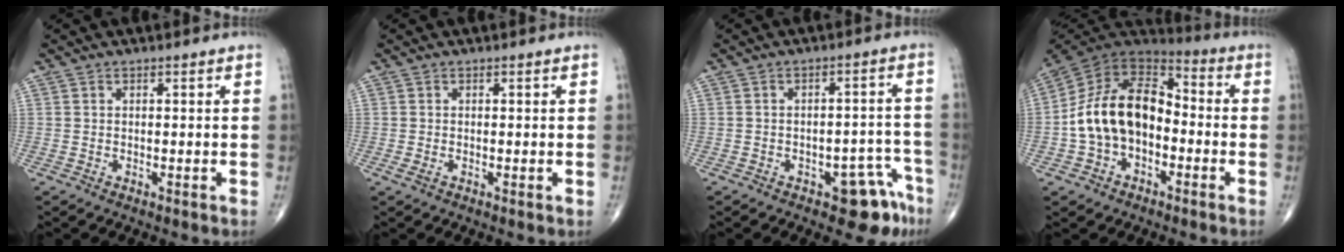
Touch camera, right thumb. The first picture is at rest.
{"total": 1.1, "force": [-0.3, 0.5, 1.0], "torque": [-0.024, -0.004, -0.007]}
{"total": 8.0, "force": [-5.0, 3.7, 5.0], "torque": [-0.028, 0.041, -0.059]}
{"total": 17.1, "force": [-2.8, 11.5, 12.3], "torque": [-0.201, 0.051, -0.056]}